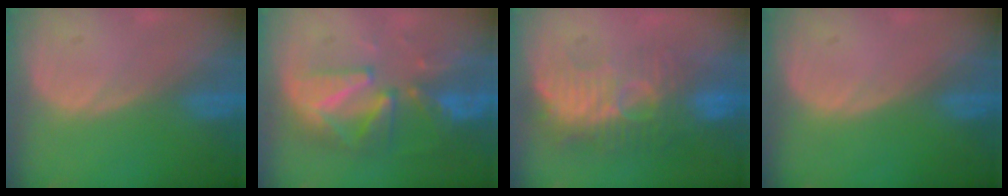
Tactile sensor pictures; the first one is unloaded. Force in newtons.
{"total": 9.7, "press": 8.6, "slide": 4.4}
{"total": 9.3, "press": 8.9, "slide": 2.6}
{"total": 0.0}